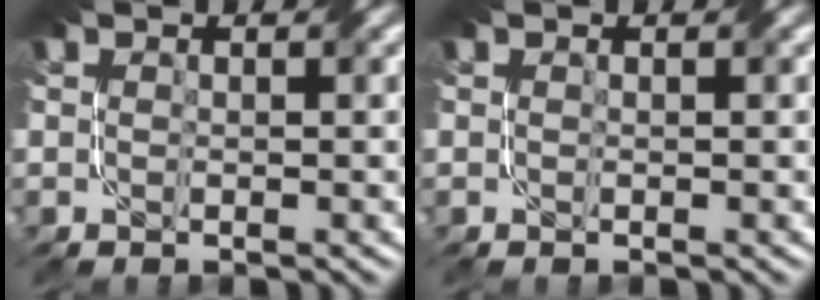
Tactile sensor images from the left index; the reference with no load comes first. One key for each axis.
{"total": 0.0}